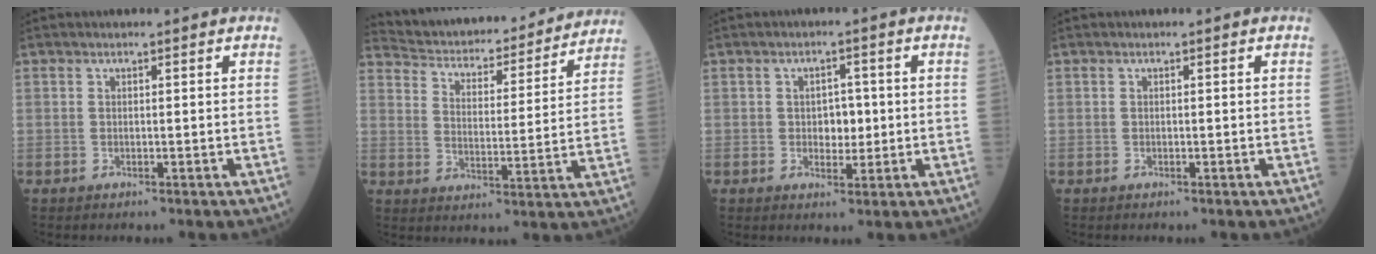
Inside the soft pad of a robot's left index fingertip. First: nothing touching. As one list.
[{"total": 20.9, "force": [19.7, 4.4, 5.6], "torque": [-0.085, -0.013, 0.262]}, {"total": 3.2, "force": [-0.2, 2.2, 2.3], "torque": [-0.027, 0.003, -0.002]}, {"total": 0.0}]